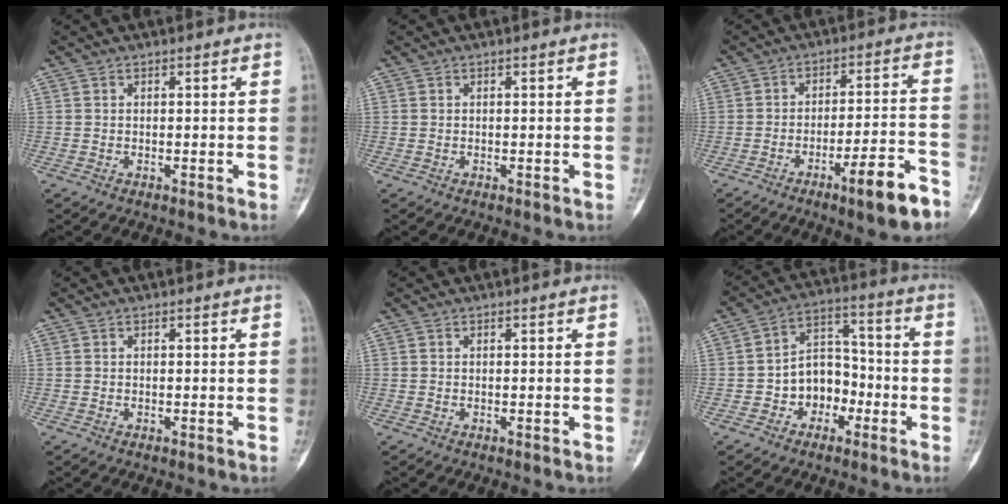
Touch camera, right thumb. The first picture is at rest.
{"total": 0.0}
{"total": 10.8, "force": [-6.6, 1.8, 8.3], "torque": [-0.119, 0.045, -0.097]}
{"total": 0.0}
{"total": 0.0}
{"total": 9.7, "force": [-3.2, 7.5, 5.2], "torque": [-0.040, 0.051, -0.062]}